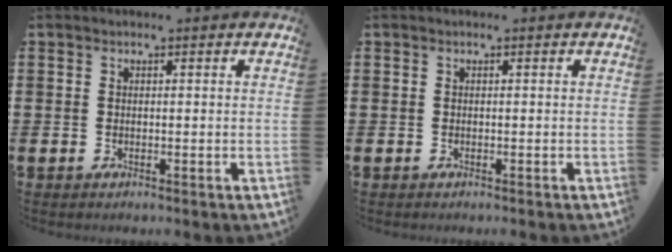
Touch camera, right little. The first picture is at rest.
{"total": 0.0}